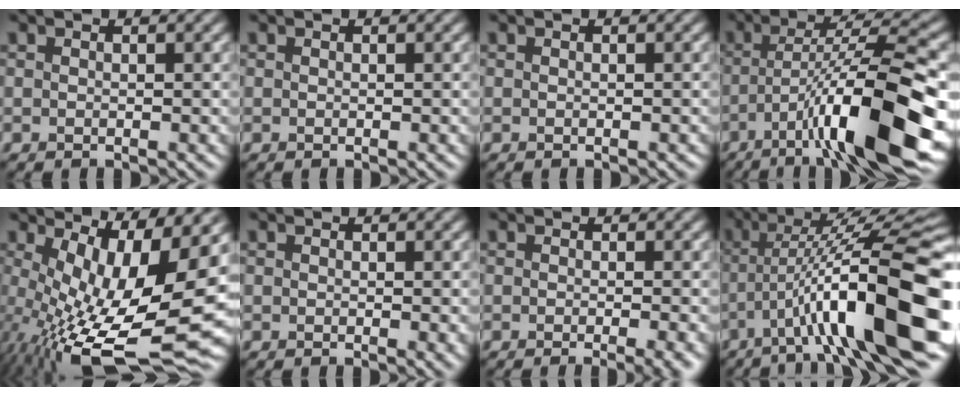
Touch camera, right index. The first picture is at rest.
{"total": 0.0}
{"total": 0.0}
{"total": 13.3, "force": [-5.2, 2.7, 12.0], "torque": [-0.186, 0.010, -0.080]}
{"total": 15.8, "force": [-1.2, 5.6, 14.8], "torque": [-0.247, -0.028, 0.000]}
{"total": 0.9, "force": [0.0, 0.1, 0.9], "torque": [-0.010, -0.002, -0.001]}
{"total": 3.0, "force": [-1.0, 0.9, 2.7], "torque": [-0.026, -0.006, -0.014]}
{"total": 13.8, "force": [-3.4, 3.4, 12.9], "torque": [-0.194, 0.017, -0.048]}